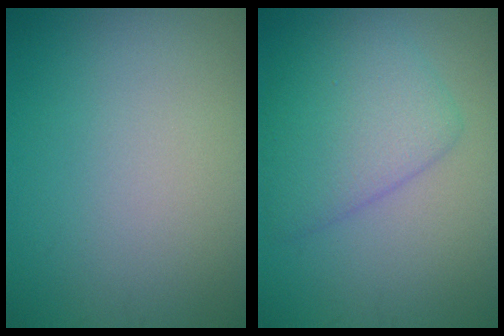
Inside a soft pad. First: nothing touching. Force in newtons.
{"total": 4.9, "press": 4.9, "slide": 0.3}